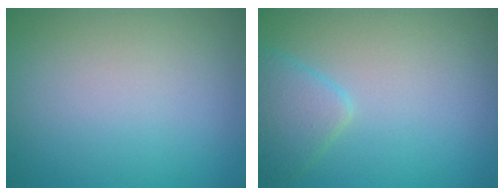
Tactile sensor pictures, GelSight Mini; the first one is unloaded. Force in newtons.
{"total": 2.7, "press": 2.7, "slide": 0.1}